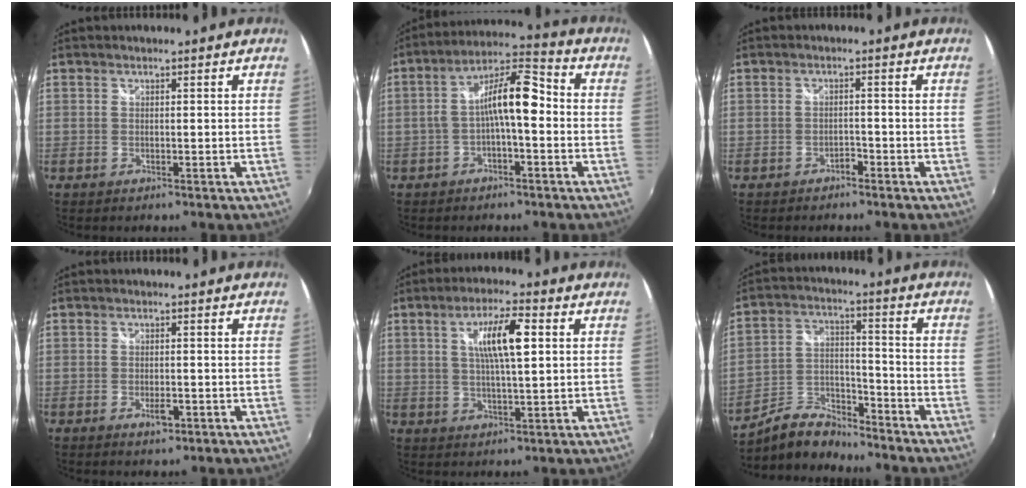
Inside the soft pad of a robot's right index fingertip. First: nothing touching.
{"total": 9.4, "force": [-1.4, 2.6, 9.0], "torque": [-0.168, 0.025, -0.029]}
{"total": 1.4, "force": [-1.3, 0.5, 0.4], "torque": [-0.009, 0.001, -0.022]}
{"total": 2.6, "force": [-1.2, 1.2, 2.0], "torque": [-0.039, -0.005, -0.020]}
{"total": 8.8, "force": [2.2, 2.0, 8.3], "torque": [-0.146, 0.008, 0.039]}
{"total": 9.2, "force": [-8.3, 3.1, 2.3], "torque": [-0.053, 0.024, -0.159]}